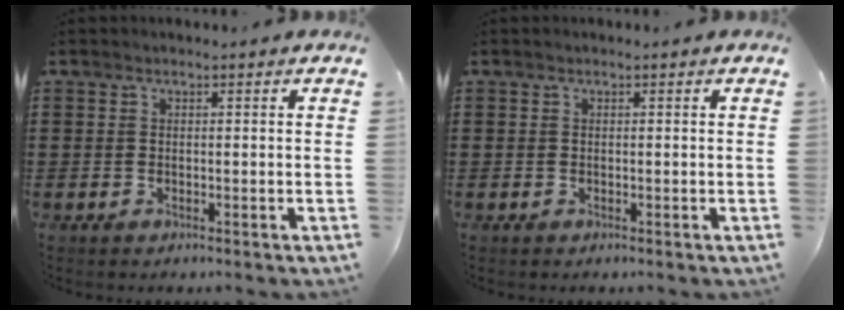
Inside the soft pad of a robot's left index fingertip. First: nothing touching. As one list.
[{"total": 0.0}]